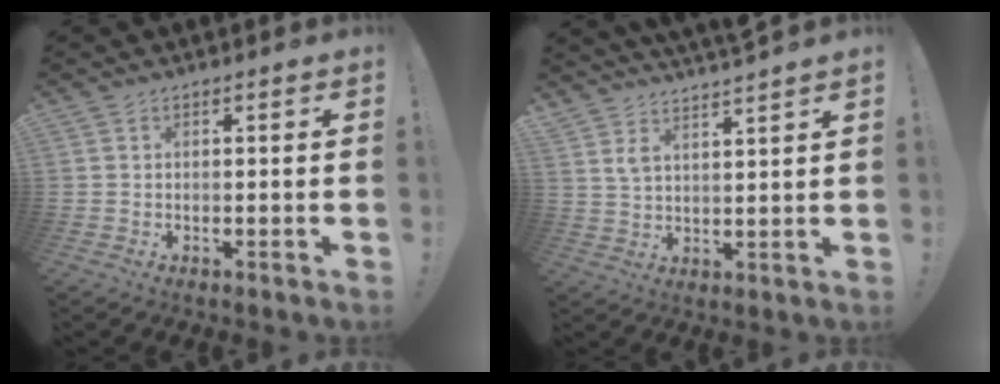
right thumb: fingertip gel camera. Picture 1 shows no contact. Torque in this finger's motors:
{"motor_torque": [-0.28, 0.29, 0.06, 0.04, 0.09]}